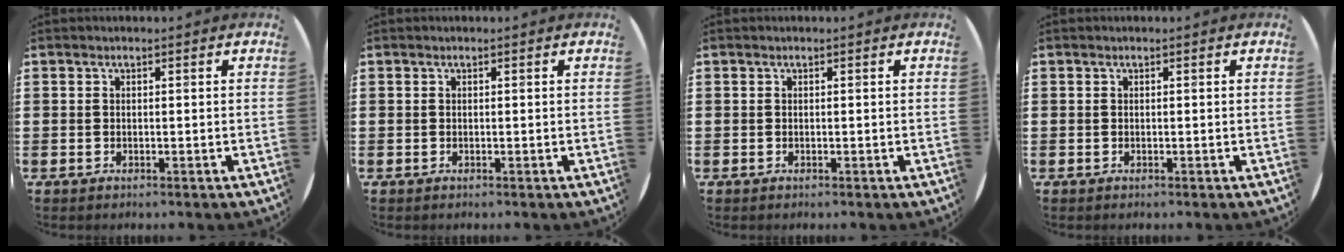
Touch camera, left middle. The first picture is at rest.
{"total": 0.0}
{"total": 0.0}
{"total": 0.0}